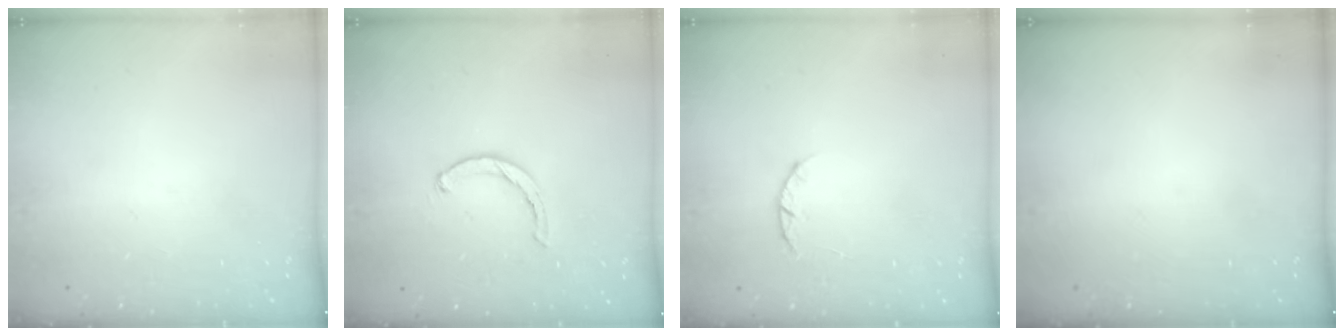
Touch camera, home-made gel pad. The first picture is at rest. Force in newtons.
{"total": 1.5, "press": 1.5, "slide": 0.3}
{"total": 3.0, "press": 3.0, "slide": 0.4}
{"total": 0.0}